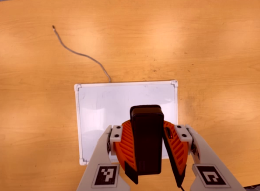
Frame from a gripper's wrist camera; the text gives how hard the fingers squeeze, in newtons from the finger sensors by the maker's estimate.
{"total": 7.7, "left": 8.2, "right": 7.2}